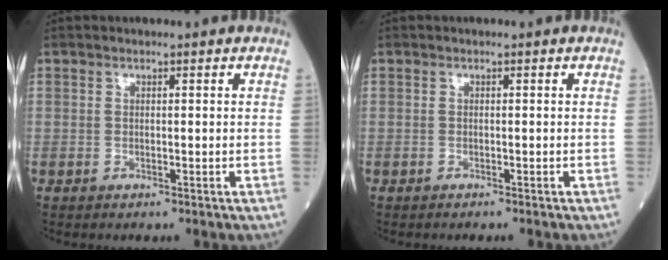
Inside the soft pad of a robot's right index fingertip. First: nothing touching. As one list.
[{"total": 0.8, "force": [-0.7, 0.0, 0.3], "torque": [-0.001, 0.000, -0.011]}]